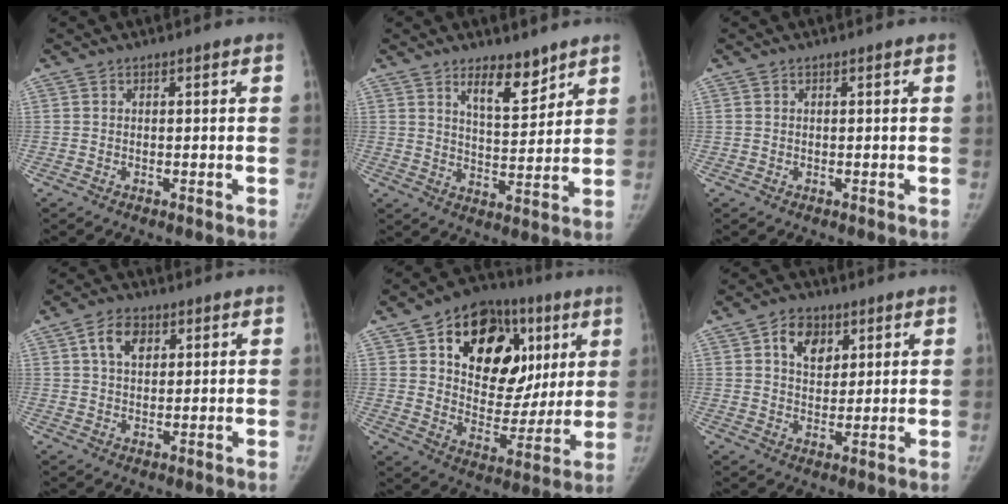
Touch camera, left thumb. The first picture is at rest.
{"total": 7.9, "force": [5.6, 3.0, 4.6], "torque": [-0.050, -0.047, 0.094]}
{"total": 0.0}
{"total": 5.9, "force": [2.4, 3.8, 3.9], "torque": [-0.054, -0.002, 0.040]}
{"total": 25.3, "force": [9.2, 16.6, 16.7], "torque": [-0.188, 0.002, 0.144]}
{"total": 7.4, "force": [3.2, 5.2, 4.2], "torque": [-0.038, -0.014, 0.052]}